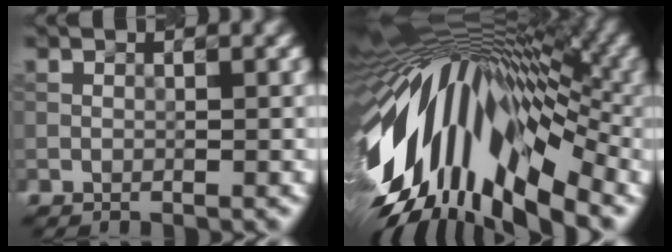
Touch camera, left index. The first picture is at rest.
{"total": 15.7, "force": [-2.3, 8.2, 13.2], "torque": [-0.222, 0.020, -0.052]}